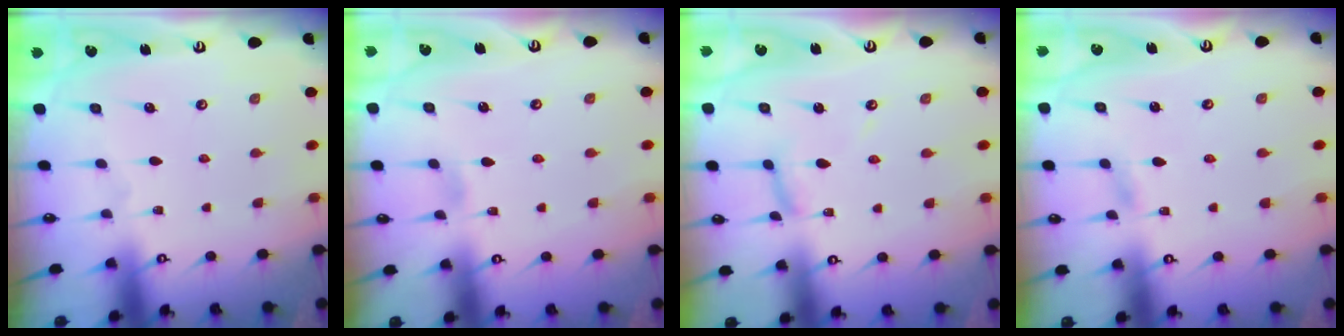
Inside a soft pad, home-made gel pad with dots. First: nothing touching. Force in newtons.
{"total": 2.9, "press": 2.8, "slide": 0.3}
{"total": 6.7, "press": 6.7, "slide": 0.4}
{"total": 3.0, "press": 3.0, "slide": 0.3}